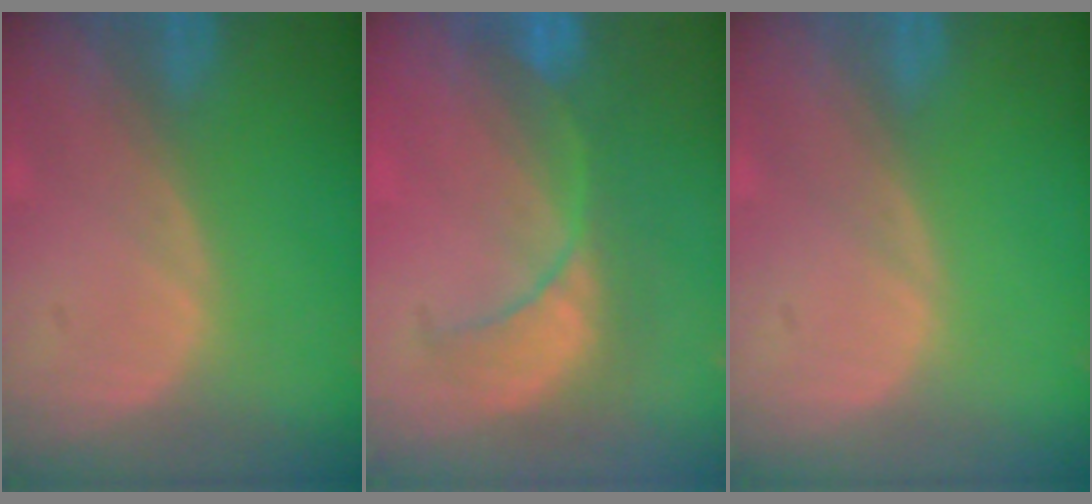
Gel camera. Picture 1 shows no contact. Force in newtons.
{"total": 7.9, "press": 7.8, "slide": 1.3}
{"total": 0.0}